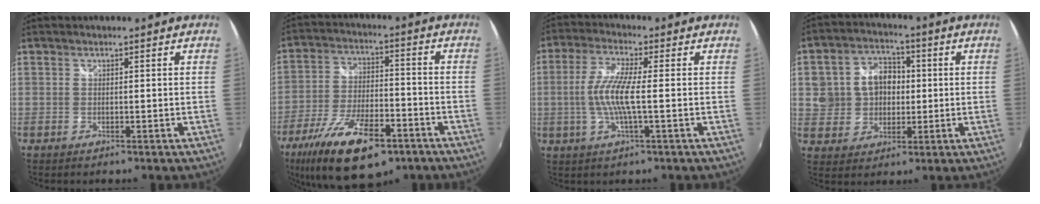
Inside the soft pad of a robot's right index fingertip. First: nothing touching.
{"total": 19.5, "force": [-12.1, 7.8, 13.1], "torque": [-0.263, -0.034, -0.200]}
{"total": 8.1, "force": [-0.9, 0.8, 8.0], "torque": [-0.169, 0.000, -0.019]}
{"total": 10.3, "force": [1.2, 9.0, 4.7], "torque": [-0.111, 0.028, 0.029]}